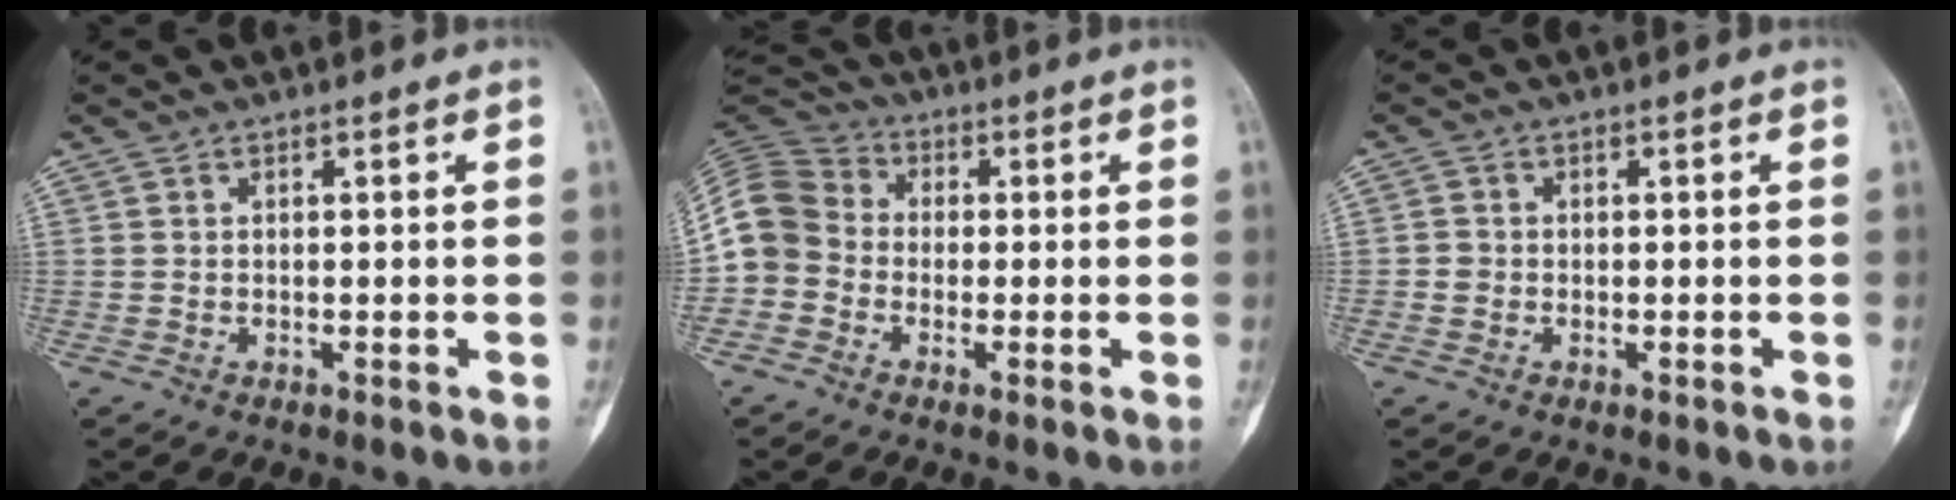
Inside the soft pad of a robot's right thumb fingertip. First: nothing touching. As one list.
[{"total": 10.4, "force": [-1.9, 9.3, 4.2], "torque": [-0.082, 0.039, -0.049]}, {"total": 1.3, "force": [-0.4, 1.2, 0.4], "torque": [-0.003, 0.005, -0.010]}]